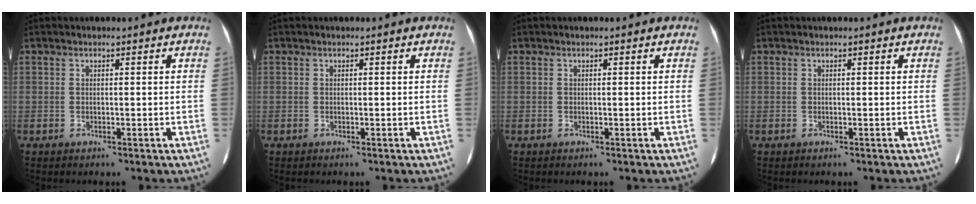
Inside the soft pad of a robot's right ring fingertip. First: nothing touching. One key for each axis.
{"total": 0.0}
{"total": 0.0}
{"total": 0.0}